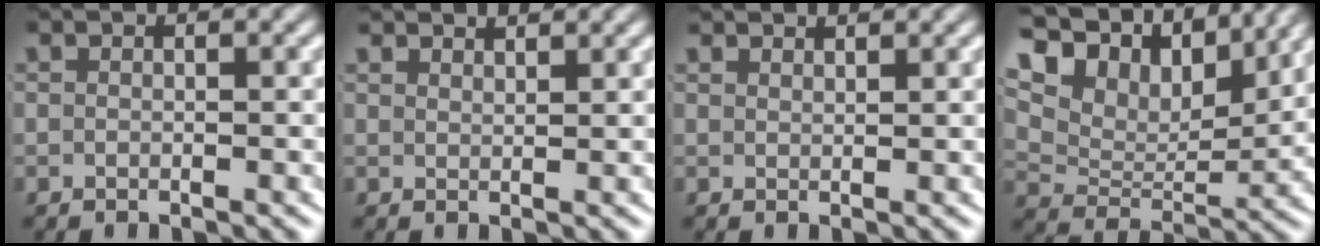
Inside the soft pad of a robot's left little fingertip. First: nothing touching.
{"total": 2.2, "force": [2.2, -0.2, 0.3], "torque": [0.000, -0.004, 0.041]}
{"total": 1.8, "force": [1.8, -0.2, 0.2], "torque": [0.002, -0.004, 0.035]}
{"total": 12.2, "force": [6.0, 7.8, 7.2], "torque": [-0.150, 0.013, 0.088]}